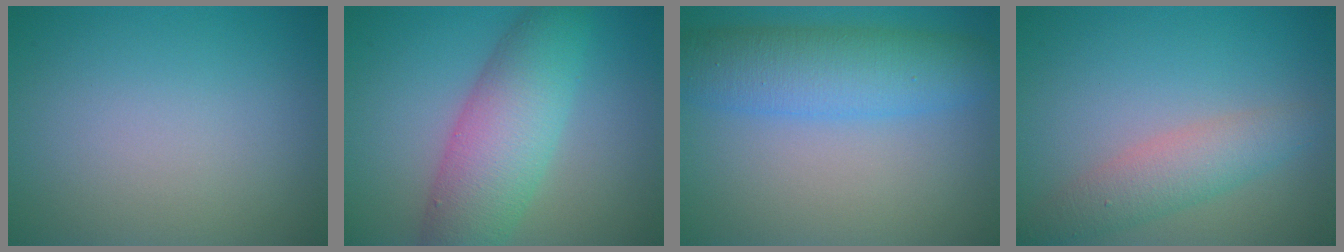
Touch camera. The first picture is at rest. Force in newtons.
{"total": 7.4, "press": 7.4, "slide": 0.2}
{"total": 6.4, "press": 6.4, "slide": 0.1}
{"total": 3.4, "press": 3.4, "slide": 0.0}